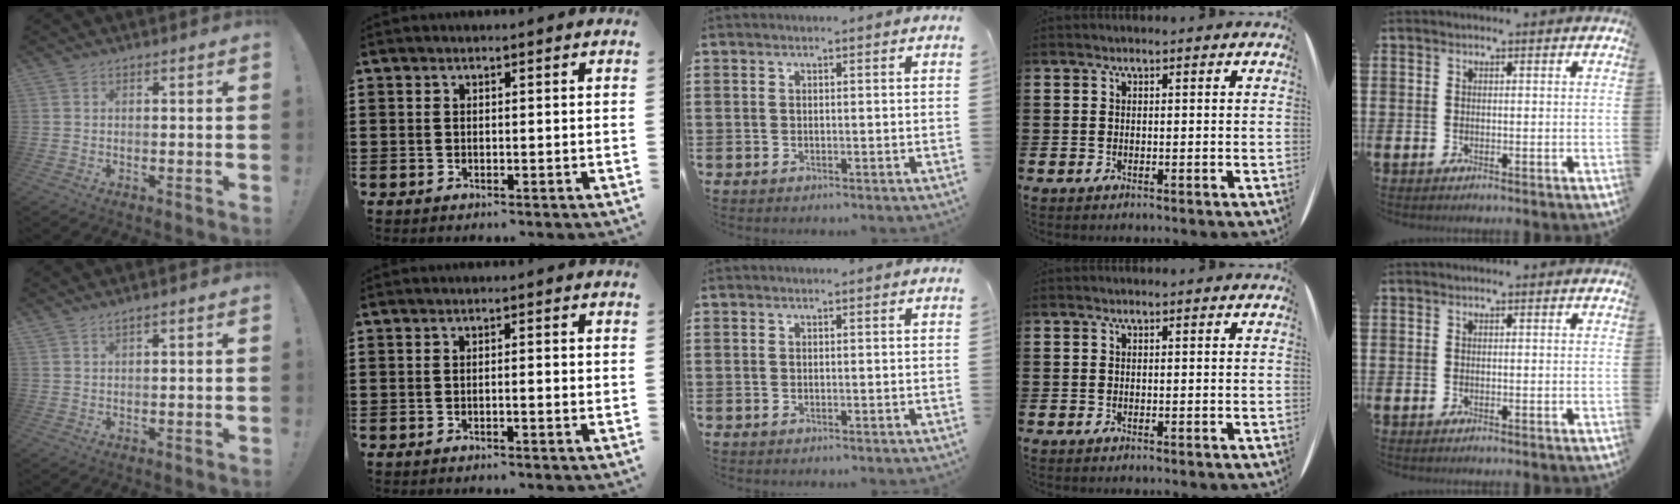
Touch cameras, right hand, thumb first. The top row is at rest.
{"thumb": {"total": 1.7, "force": [1.2, 0.2, 1.1], "torque": [-0.024, -0.002, 0.022]}, "index": {"total": 1.3, "force": [-0.3, 0.0, 1.2], "torque": [-0.019, -0.001, -0.006]}}